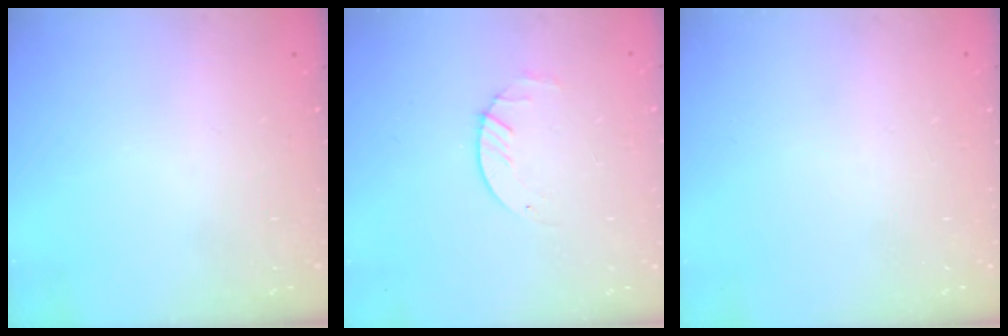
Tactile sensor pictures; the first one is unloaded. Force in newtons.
{"total": 1.4, "press": 1.4, "slide": 0.2}
{"total": 0.0}